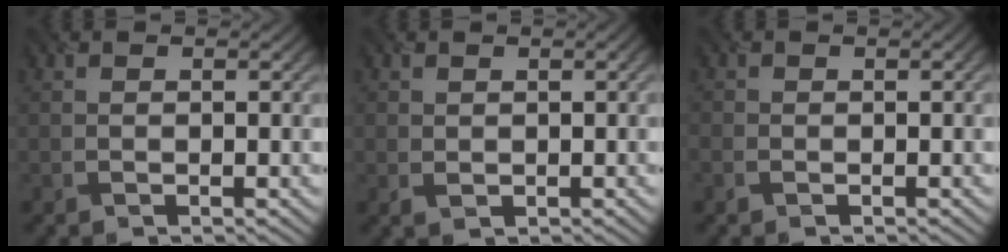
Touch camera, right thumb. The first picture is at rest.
{"total": 1.1, "force": [0.3, 0.9, 0.5], "torque": [-0.013, 0.000, 0.010]}
{"total": 1.1, "force": [-0.7, 0.7, 0.6], "torque": [-0.016, -0.007, -0.010]}